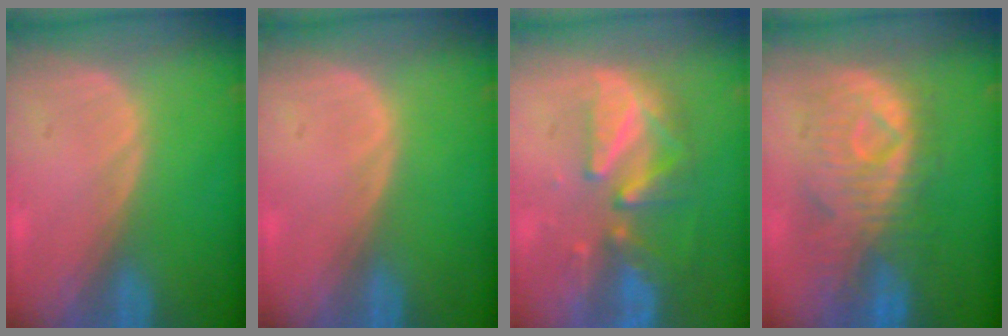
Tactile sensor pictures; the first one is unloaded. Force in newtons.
{"total": 0.0}
{"total": 8.5, "press": 8.0, "slide": 2.6}
{"total": 9.4, "press": 9.0, "slide": 2.4}